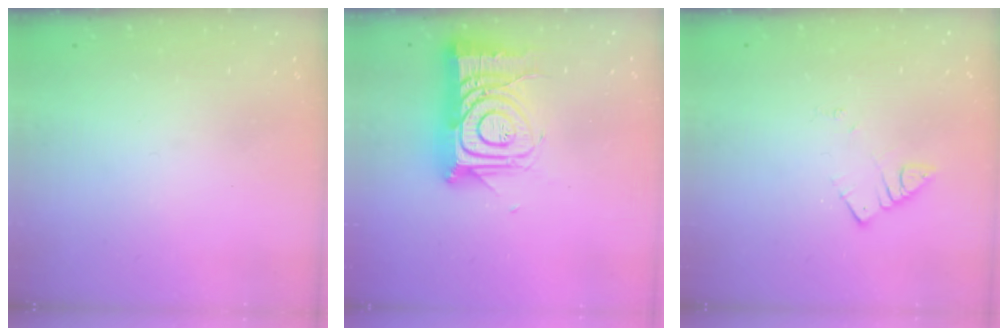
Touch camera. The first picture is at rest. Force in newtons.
{"total": 16.7, "press": 16.6, "slide": 1.4}
{"total": 2.8, "press": 2.7, "slide": 0.3}